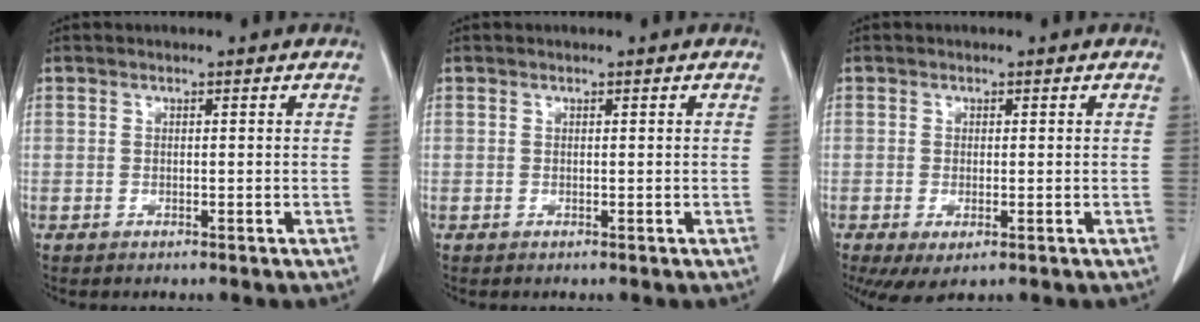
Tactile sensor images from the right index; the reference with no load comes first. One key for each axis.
{"total": 0.0}
{"total": 3.8, "fx": -1.6, "fy": 1.5, "fz": 3.1, "tx": -0.051, "ty": -0.011, "tz": -0.017}